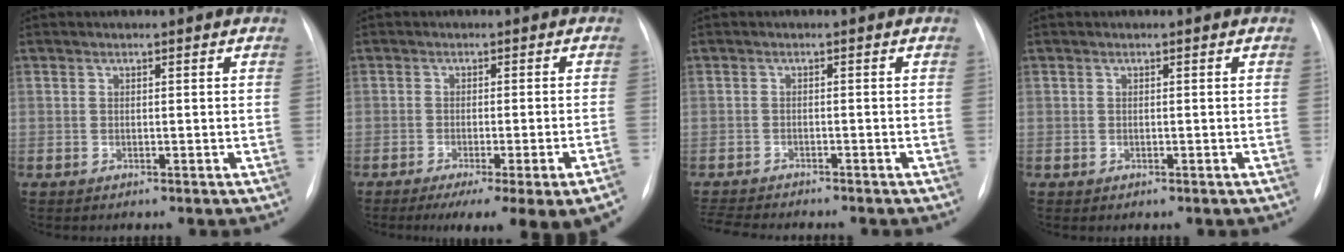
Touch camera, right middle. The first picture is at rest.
{"total": 14.3, "force": [-10.6, 0.2, 9.7], "torque": [-0.078, -0.023, -0.135]}
{"total": 7.2, "force": [-6.7, 1.0, 2.6], "torque": [-0.045, -0.013, -0.101]}
{"total": 0.0}